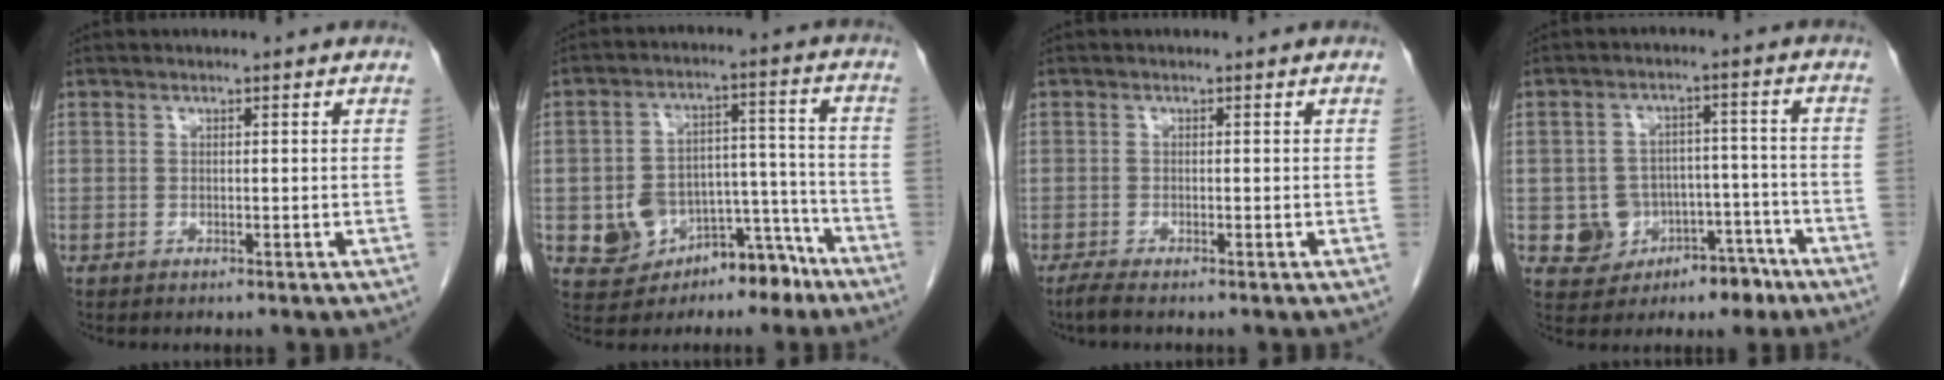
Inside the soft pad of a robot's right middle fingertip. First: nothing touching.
{"total": 11.1, "force": [-6.4, 6.9, 6.0], "torque": [-0.086, 0.040, -0.087]}
{"total": 1.4, "force": [-1.2, -0.1, 0.8], "torque": [-0.028, -0.008, -0.026]}
{"total": 8.3, "force": [-4.1, 6.8, 2.4], "torque": [-0.027, 0.030, -0.050]}